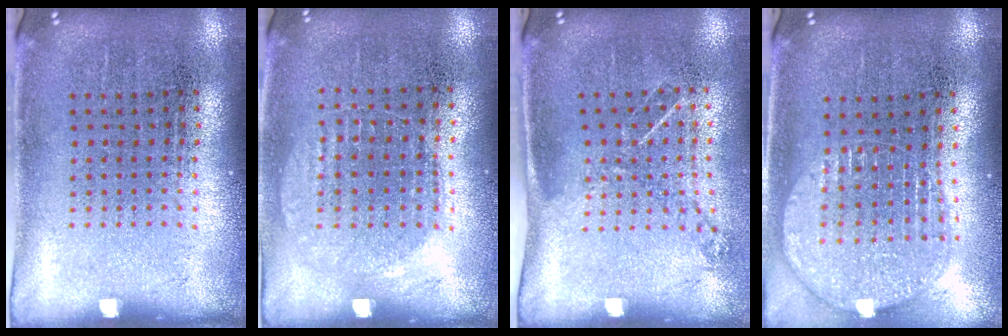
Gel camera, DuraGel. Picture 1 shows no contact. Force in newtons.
{"total": 1.0, "press": 0.9, "slide": 0.4}
{"total": 1.1, "press": 0.9, "slide": 0.6}
{"total": 1.6, "press": 1.4, "slide": 0.8}